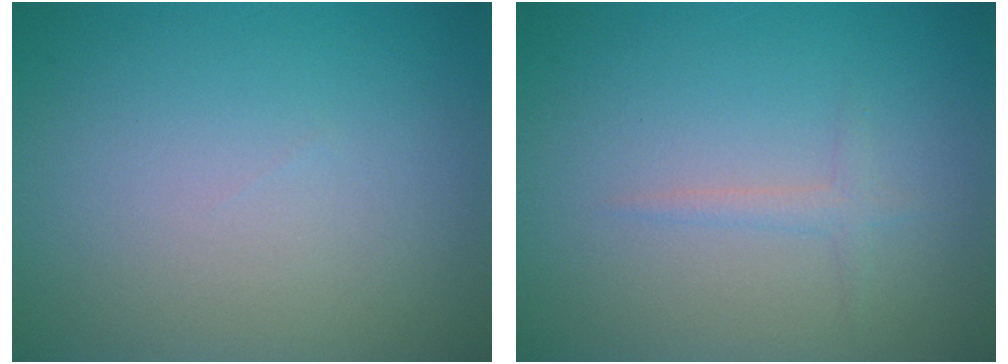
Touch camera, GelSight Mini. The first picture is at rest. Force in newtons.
{"total": 1.3, "press": 1.3, "slide": 0.0}